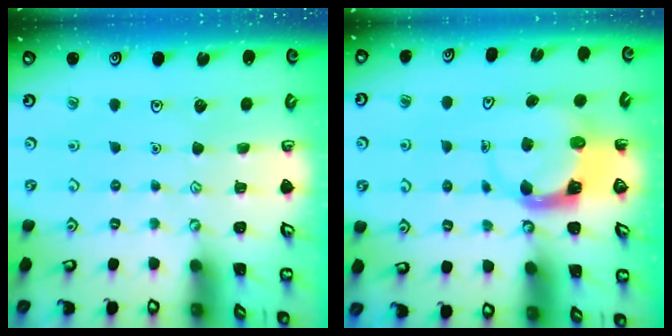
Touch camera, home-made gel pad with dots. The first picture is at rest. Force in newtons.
{"total": 3.7, "press": 3.6, "slide": 0.6}